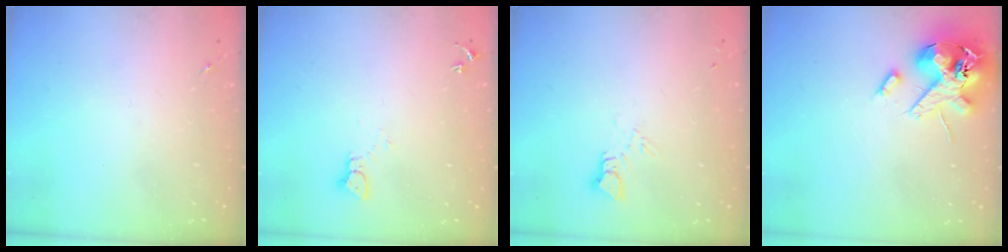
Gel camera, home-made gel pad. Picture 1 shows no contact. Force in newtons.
{"total": 2.2, "press": 2.2, "slide": 0.2}
{"total": 3.8, "press": 3.8, "slide": 0.3}
{"total": 15.7, "press": 15.5, "slide": 2.7}